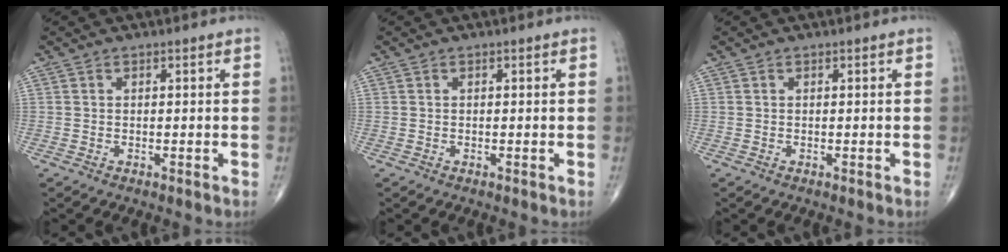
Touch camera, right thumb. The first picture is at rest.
{"total": 0.0}
{"total": 0.0}